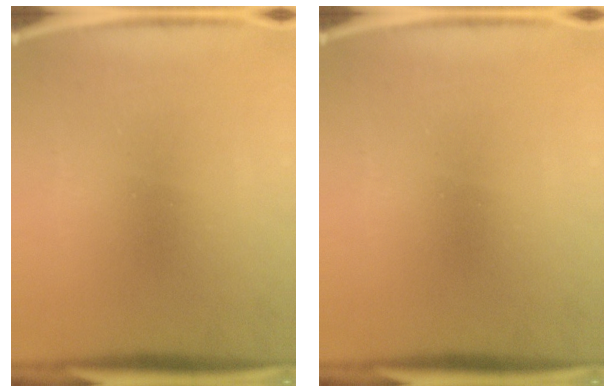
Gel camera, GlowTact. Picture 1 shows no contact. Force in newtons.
{"total": 0.0}